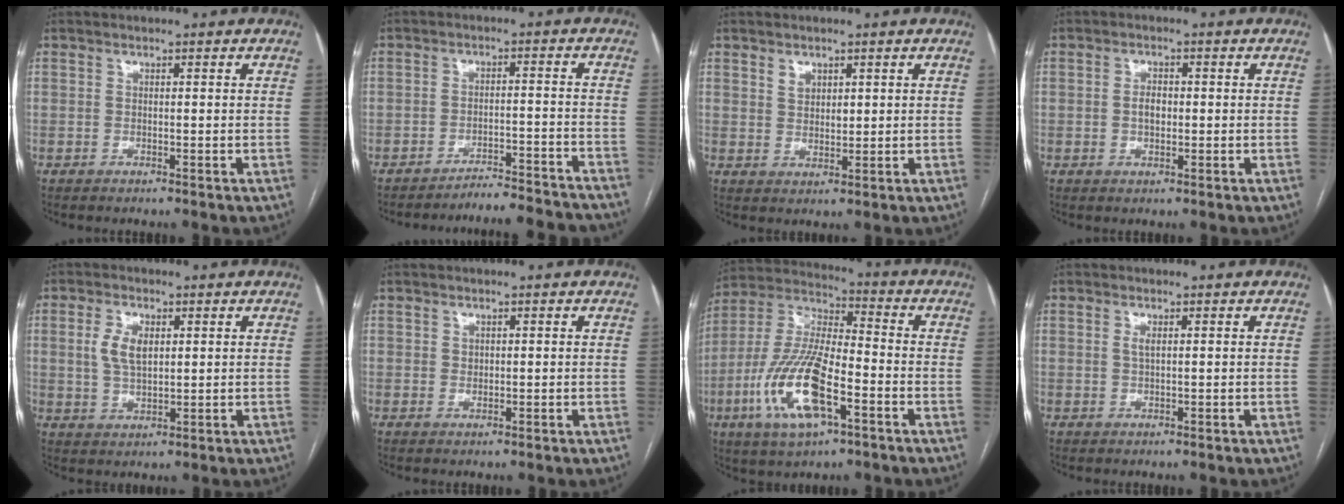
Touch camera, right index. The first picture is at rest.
{"total": 11.9, "force": [-11.8, -0.3, 1.9], "torque": [-0.004, 0.003, -0.158]}
{"total": 2.4, "force": [1.4, 1.6, 1.2], "torque": [-0.022, 0.001, 0.030]}
{"total": 2.2, "force": [-0.1, 1.3, 1.8], "torque": [-0.031, 0.004, -0.002]}
{"total": 5.3, "force": [1.4, 2.7, 4.4], "torque": [-0.094, 0.006, 0.030]}
{"total": 0.6, "force": [0.3, 0.5, 0.2], "torque": [0.003, -0.001, 0.005]}
{"total": 16.6, "force": [-6.1, 5.1, 14.6], "torque": [-0.315, -0.005, -0.109]}
{"total": 1.1, "force": [0.4, 0.3, 1.0], "torque": [-0.024, -0.001, 0.007]}